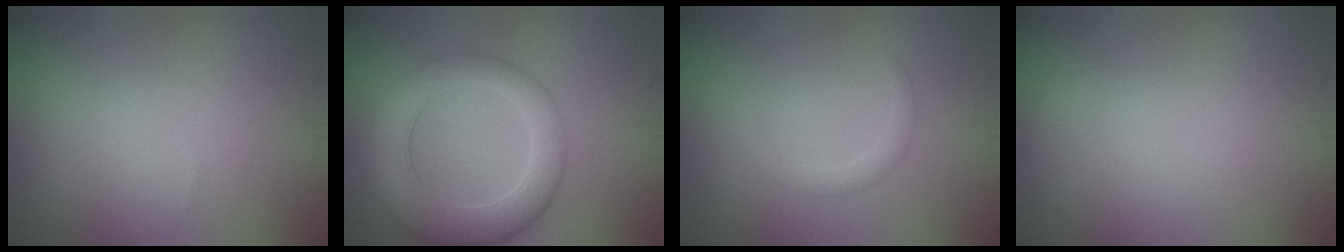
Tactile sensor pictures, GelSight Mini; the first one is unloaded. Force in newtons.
{"total": 6.8, "press": 6.8, "slide": 0.5}
{"total": 1.4, "press": 1.4, "slide": 0.1}
{"total": 0.5, "press": 0.5, "slide": 0.1}